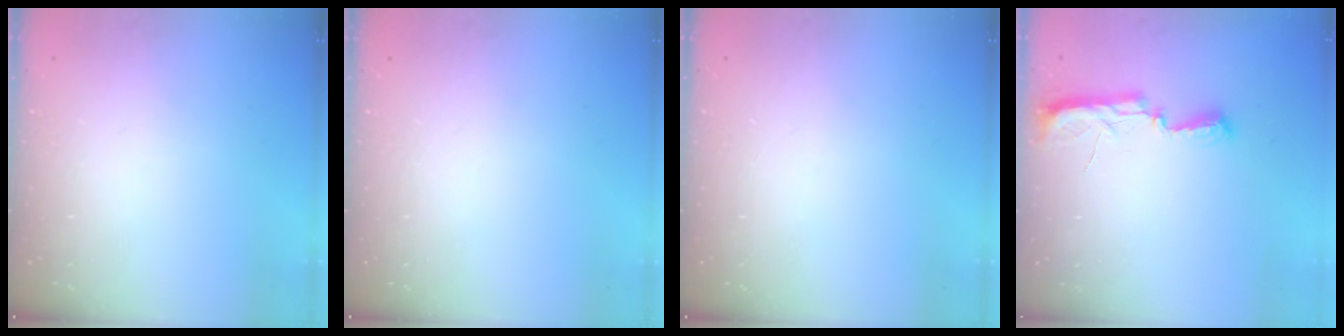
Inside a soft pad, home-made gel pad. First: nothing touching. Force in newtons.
{"total": 0.0}
{"total": 0.0}
{"total": 9.4, "press": 8.3, "slide": 4.5}